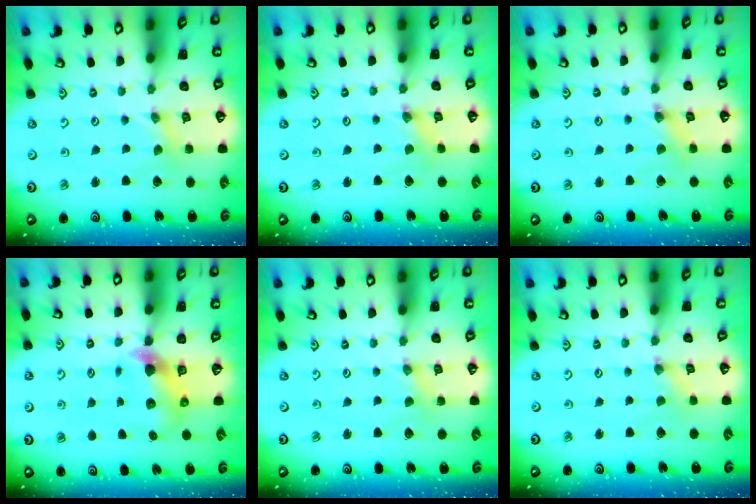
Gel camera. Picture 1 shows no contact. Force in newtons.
{"total": 1.5, "press": 1.5, "slide": 0.2}
{"total": 1.2, "press": 1.2, "slide": 0.3}
{"total": 6.1, "press": 6.0, "slide": 0.7}
{"total": 1.6, "press": 1.6, "slide": 0.3}
{"total": 0.9, "press": 0.9, "slide": 0.3}